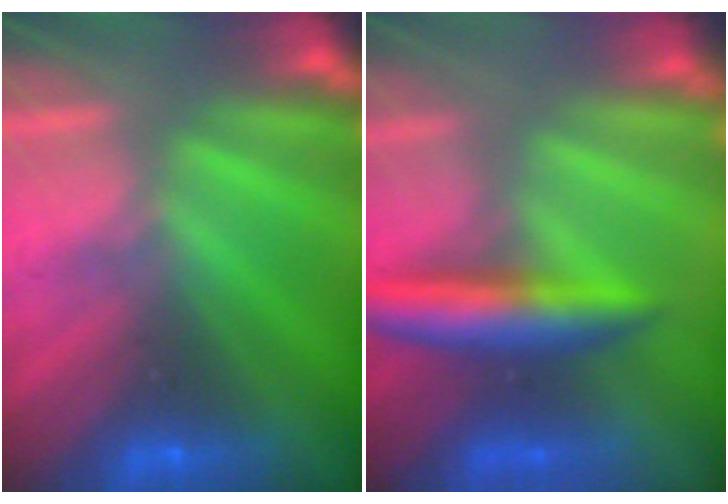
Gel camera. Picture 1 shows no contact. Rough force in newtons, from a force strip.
{"total": 6.6}